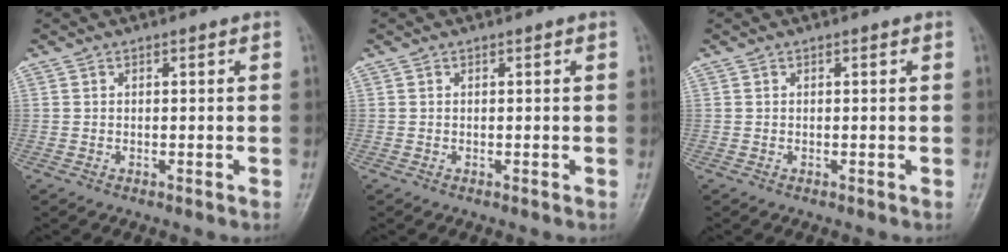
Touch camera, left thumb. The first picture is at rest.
{"total": 0.0}
{"total": 0.0}